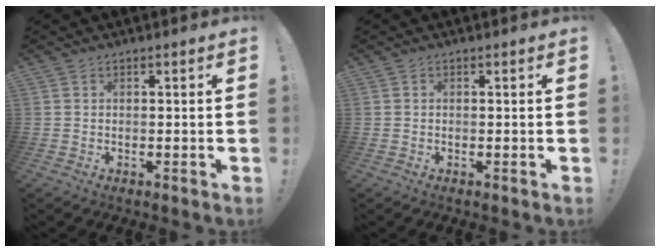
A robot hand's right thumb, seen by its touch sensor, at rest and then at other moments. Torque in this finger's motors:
{"motor_torque": [0.10, 0.04, 0.15, -0.04, -0.02]}